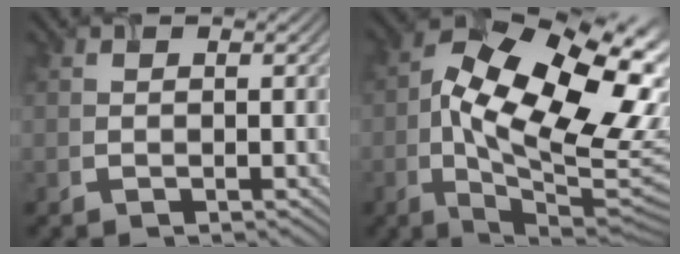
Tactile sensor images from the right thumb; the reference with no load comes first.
{"total": 17.4, "force": [0.3, 9.1, 14.8], "torque": [-0.260, -0.011, 0.010]}